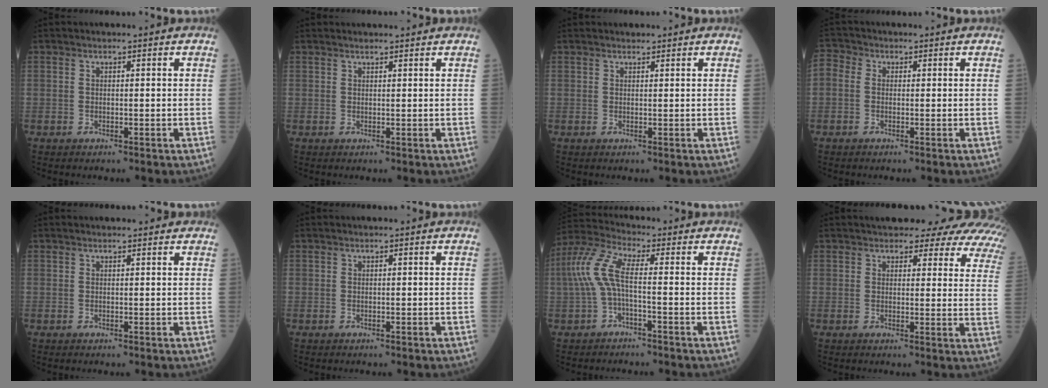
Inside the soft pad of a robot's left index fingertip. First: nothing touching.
{"total": 1.8, "force": [1.8, 0.3, 0.3], "torque": [-0.012, 0.012, 0.025]}
{"total": 0.8, "force": [0.8, 0.4, 0.0], "torque": [-0.012, 0.002, 0.012]}
{"total": 3.0, "force": [0.3, 2.4, 1.8], "torque": [-0.051, 0.016, -0.004]}
{"total": 1.8, "force": [1.6, 0.8, 0.3], "torque": [-0.006, 0.008, 0.011]}
{"total": 0.0}
{"total": 6.8, "force": [-0.7, 1.3, 6.7], "torque": [-0.164, 0.028, -0.019]}
{"total": 18.4, "force": [16.7, 4.8, 5.9], "torque": [-0.063, -0.039, 0.168]}